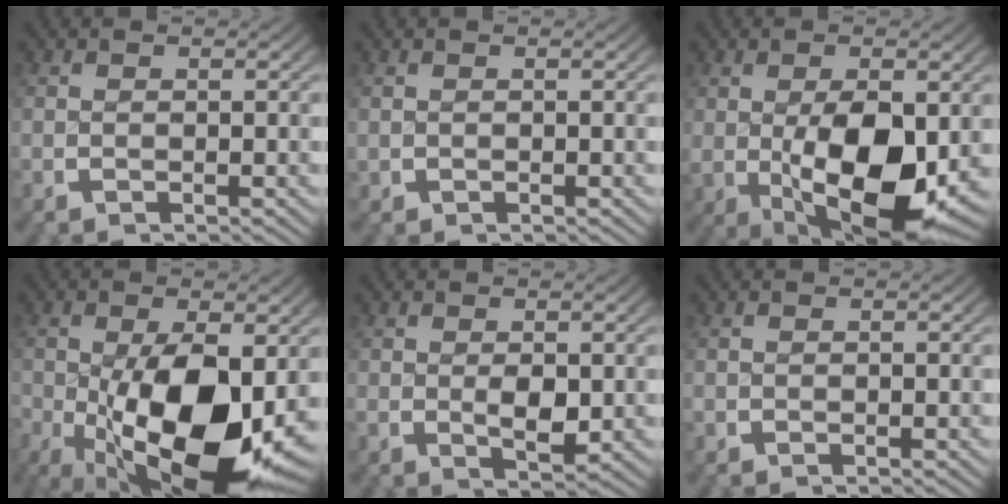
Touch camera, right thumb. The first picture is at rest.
{"total": 0.5, "force": [0.1, 0.5, 0.1], "torque": [-0.004, -0.004, 0.005]}
{"total": 12.9, "force": [-1.7, 7.1, 10.6], "torque": [-0.189, -0.045, -0.001]}
{"total": 18.5, "force": [-4.3, 10.1, 14.9], "torque": [-0.262, -0.071, -0.032]}
{"total": 3.0, "force": [0.0, 1.9, 2.4], "torque": [-0.042, -0.014, 0.005]}
{"total": 0.0}